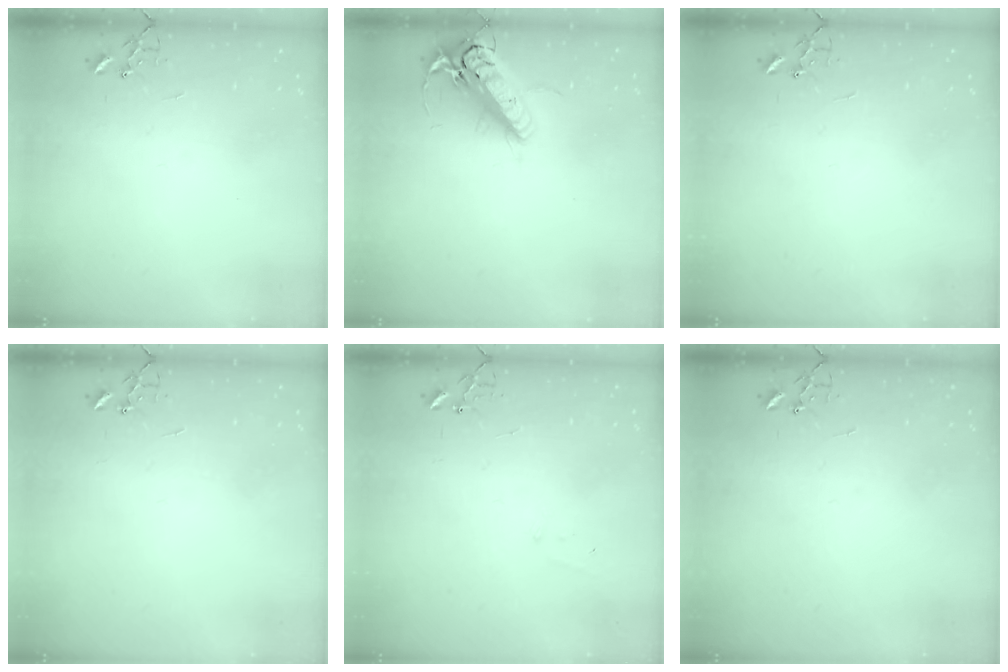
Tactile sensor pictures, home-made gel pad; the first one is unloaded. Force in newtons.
{"total": 17.8, "press": 17.5, "slide": 3.4}
{"total": 0.0}
{"total": 0.0}
{"total": 5.6, "press": 5.6, "slide": 0.7}
{"total": 0.0}